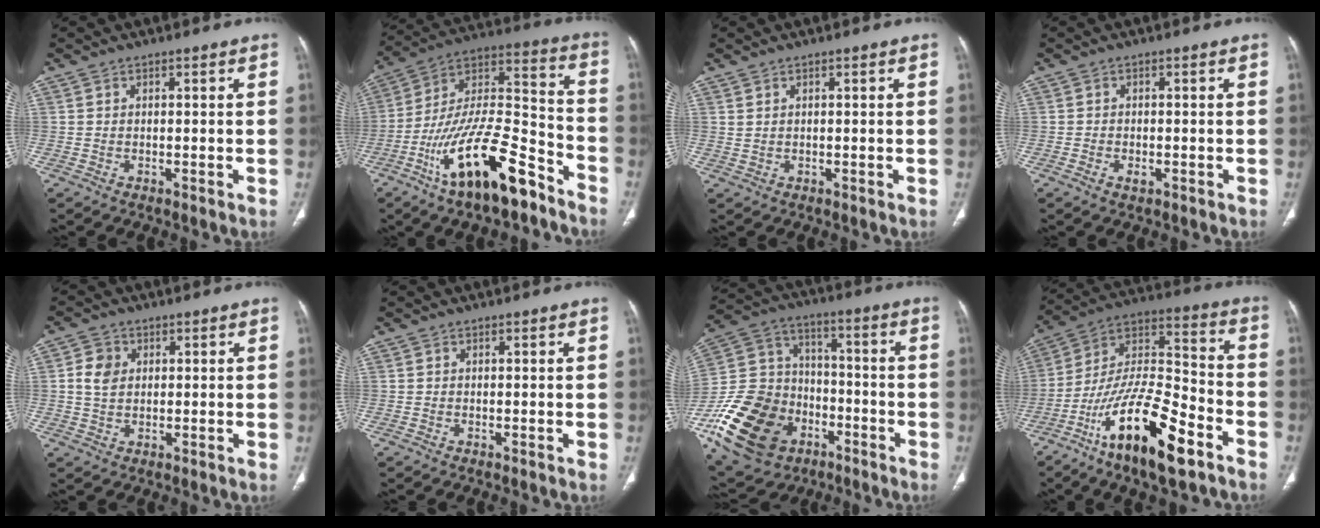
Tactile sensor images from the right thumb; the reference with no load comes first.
{"total": 22.3, "force": [-13.2, 7.8, 16.2], "torque": [-0.304, 0.080, -0.233]}
{"total": 0.7, "force": [0.5, 0.3, 0.4], "torque": [-0.005, -0.001, 0.012]}
{"total": 1.7, "force": [-0.7, 1.0, 1.1], "torque": [-0.021, 0.009, -0.008]}
{"total": 4.8, "force": [0.8, 3.8, 2.8], "torque": [-0.047, 0.000, 0.015]}
{"total": 0.0}
{"total": 25.3, "force": [-10.5, 18.5, 13.8], "torque": [-0.272, 0.066, -0.172]}
{"total": 21.3, "force": [-11.8, 7.0, 16.3], "torque": [-0.307, 0.066, -0.211]}